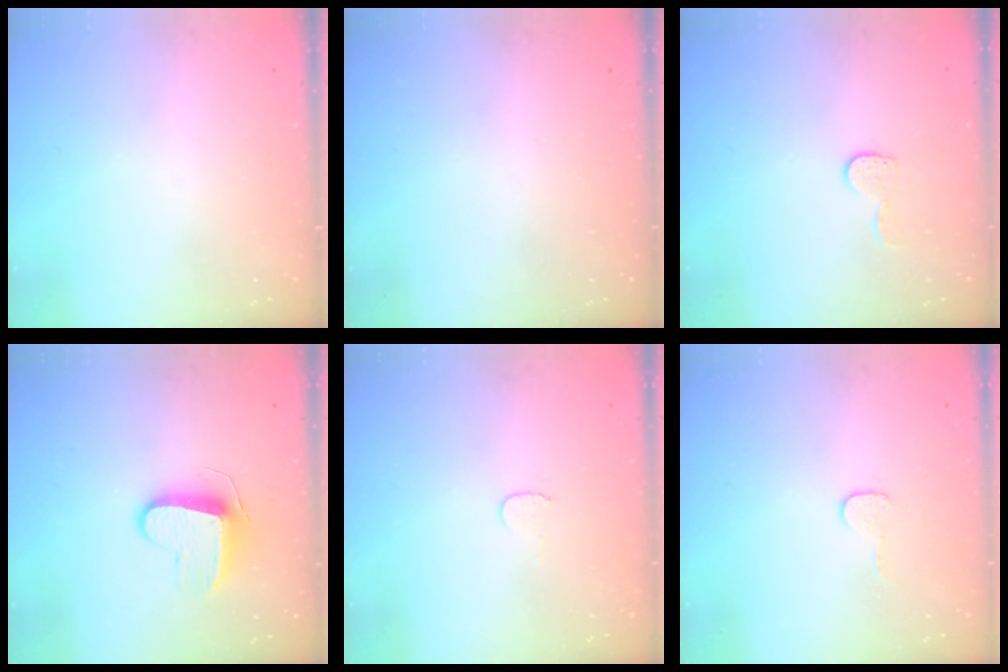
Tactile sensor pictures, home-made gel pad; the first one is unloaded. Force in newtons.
{"total": 0.0}
{"total": 6.0, "press": 5.9, "slide": 0.5}
{"total": 9.5, "press": 9.5, "slide": 0.1}
{"total": 3.8, "press": 3.8, "slide": 0.3}
{"total": 3.7, "press": 3.6, "slide": 0.3}